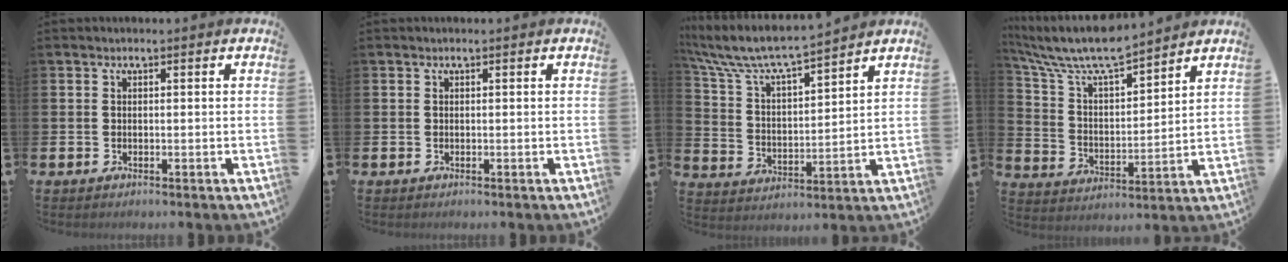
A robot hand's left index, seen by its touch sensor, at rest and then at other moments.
{"total": 0.0}
{"total": 7.8, "force": [7.3, 0.7, 2.5], "torque": [-0.086, -0.053, 0.125]}
{"total": 9.2, "force": [8.5, 1.6, 3.3], "torque": [-0.107, -0.049, 0.148]}